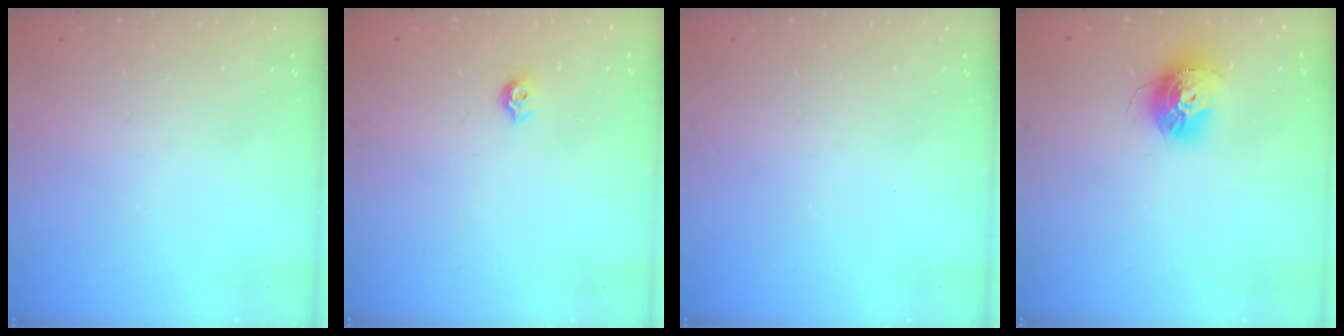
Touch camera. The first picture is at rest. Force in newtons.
{"total": 5.8, "press": 5.7, "slide": 0.8}
{"total": 0.0}
{"total": 13.5, "press": 13.4, "slide": 1.2}